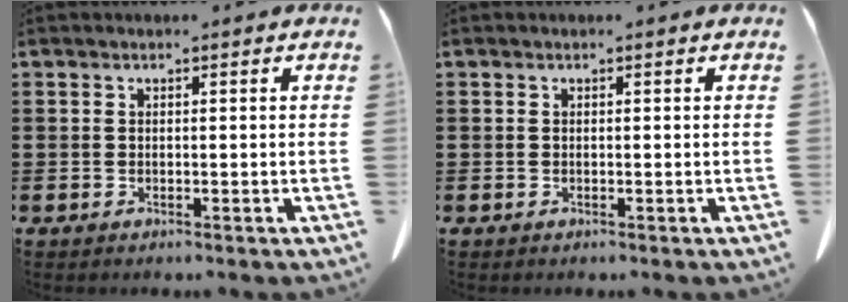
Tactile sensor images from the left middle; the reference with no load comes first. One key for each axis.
{"total": 0.0}